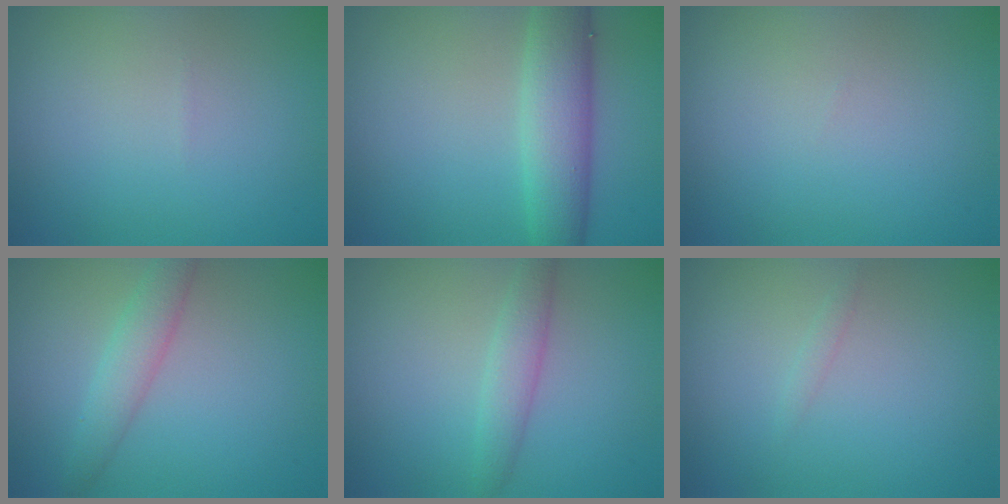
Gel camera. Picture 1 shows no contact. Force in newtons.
{"total": 5.5, "press": 5.5, "slide": 0.4}
{"total": 0.0}
{"total": 2.7, "press": 2.7, "slide": 0.0}
{"total": 2.2, "press": 2.2, "slide": 0.0}
{"total": 0.6, "press": 0.6, "slide": 0.0}